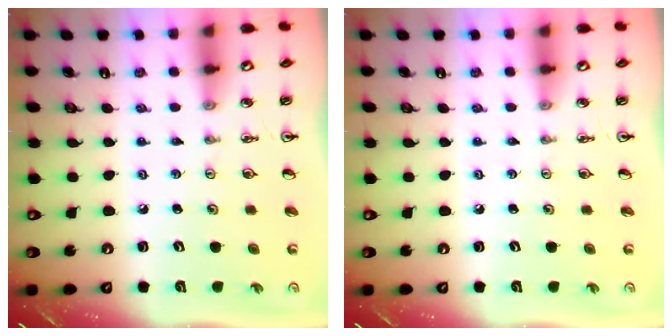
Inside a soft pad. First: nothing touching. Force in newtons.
{"total": 0.0}